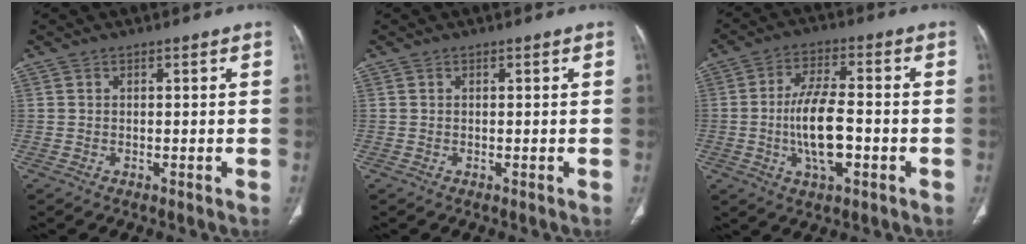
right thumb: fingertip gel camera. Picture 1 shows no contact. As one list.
[{"total": 0.0}, {"total": 11.1, "force": [-2.2, 4.5, 9.9], "torque": [-0.183, 0.012, -0.040]}]